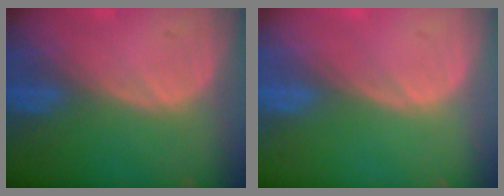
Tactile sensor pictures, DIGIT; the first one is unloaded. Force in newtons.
{"total": 0.0}